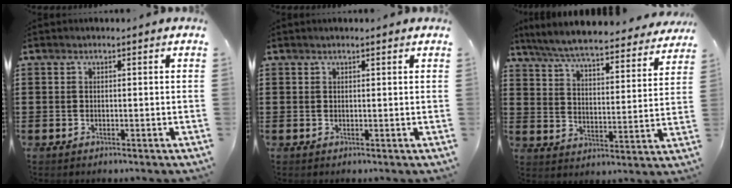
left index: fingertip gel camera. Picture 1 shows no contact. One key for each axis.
{"total": 0.6, "fx": 0.5, "fy": 0.0, "fz": 0.4, "tx": -0.009, "ty": 0.001, "tz": 0.008}
{"total": 6.8, "fx": 6.4, "fy": 0.1, "fz": 2.4, "tx": -0.075, "ty": -0.043, "tz": 0.109}